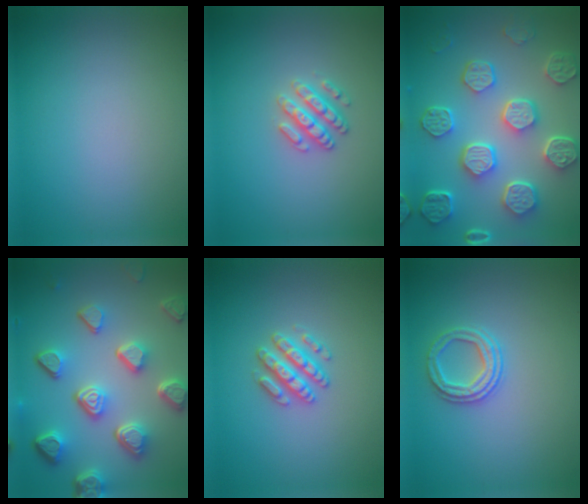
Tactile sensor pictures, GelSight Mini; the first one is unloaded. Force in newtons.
{"total": 2.6, "press": 2.5, "slide": 0.4}
{"total": 8.3, "press": 6.2, "slide": 5.6}
{"total": 7.5, "press": 5.6, "slide": 5.0}
{"total": 2.9, "press": 2.8, "slide": 0.5}
{"total": 2.5, "press": 2.3, "slide": 1.0}